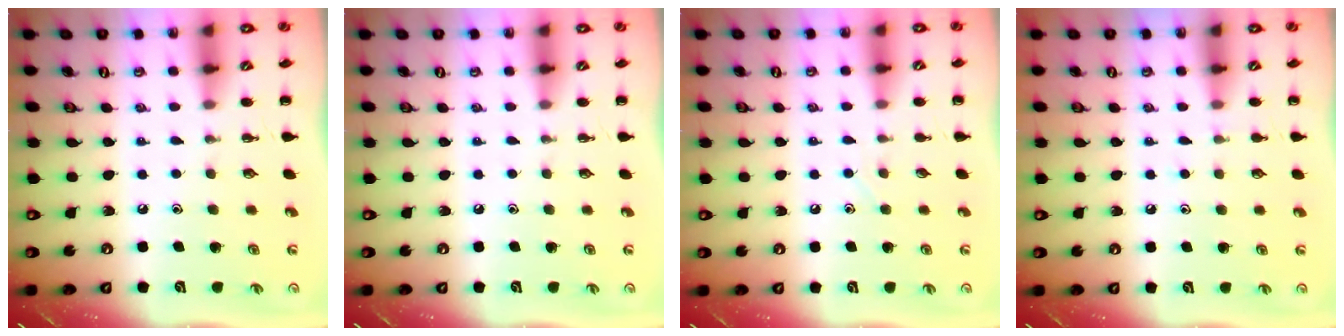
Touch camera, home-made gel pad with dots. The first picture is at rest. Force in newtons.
{"total": 0.0}
{"total": 2.4, "press": 2.3, "slide": 0.7}
{"total": 4.2, "press": 4.0, "slide": 1.2}